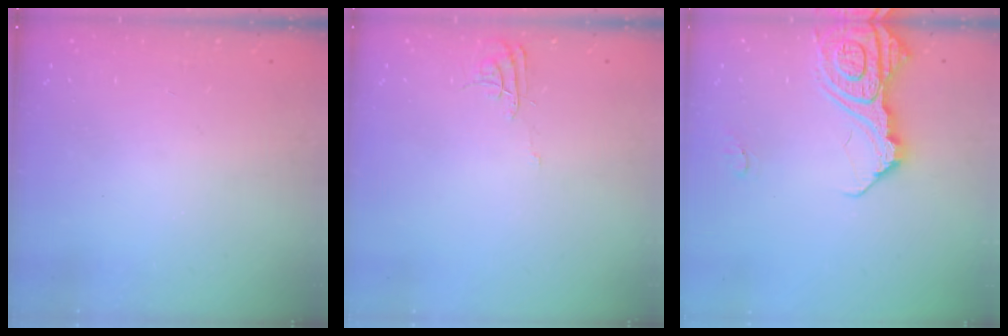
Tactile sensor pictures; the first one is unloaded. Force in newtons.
{"total": 5.1, "press": 5.1, "slide": 0.5}
{"total": 16.0, "press": 15.9, "slide": 1.9}